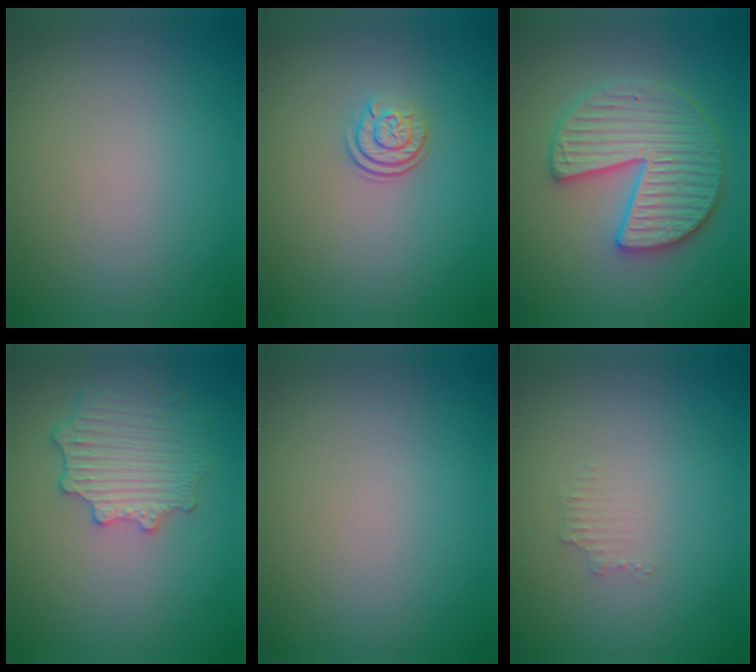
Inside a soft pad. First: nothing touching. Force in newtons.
{"total": 2.4, "press": 1.8, "slide": 1.5}
{"total": 6.0, "press": 5.9, "slide": 1.0}
{"total": 4.2, "press": 3.5, "slide": 2.3}
{"total": 0.0}
{"total": 0.9, "press": 0.8, "slide": 0.1}